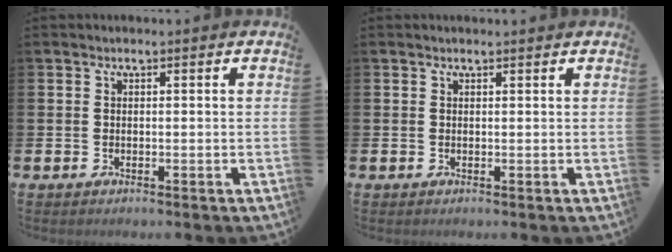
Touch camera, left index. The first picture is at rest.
{"total": 0.5, "force": [0.5, 0.0, 0.1], "torque": [0.012, -0.005, 0.007]}